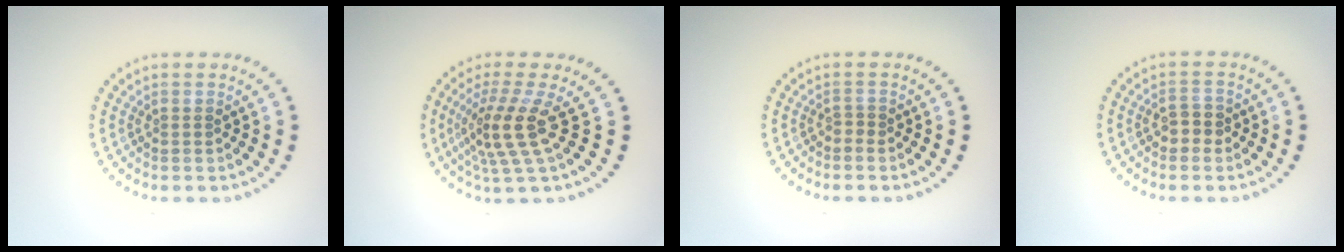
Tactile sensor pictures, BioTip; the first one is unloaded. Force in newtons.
{"total": 4.2, "press": 2.9, "slide": 3.0}
{"total": 0.6, "press": 0.3, "slide": 0.5}
{"total": 1.8, "press": 1.7, "slide": 0.3}